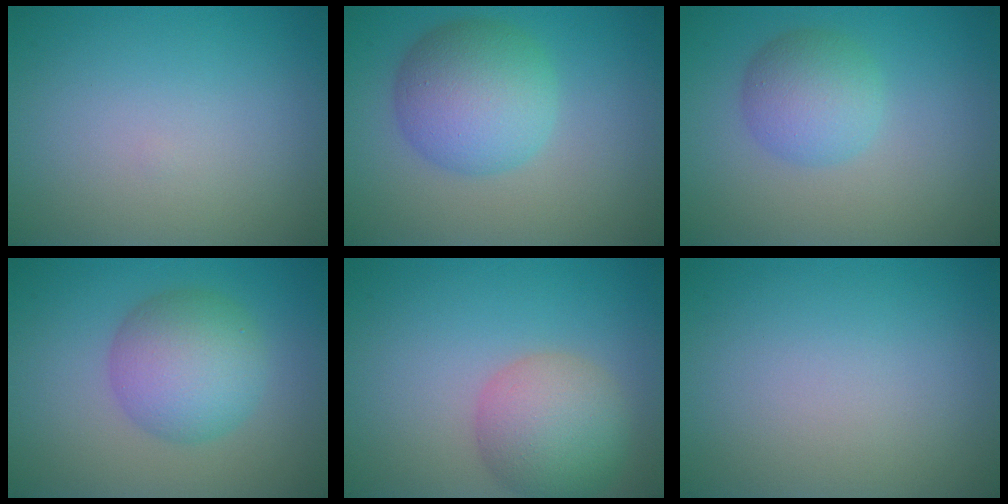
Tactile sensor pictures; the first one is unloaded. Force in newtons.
{"total": 6.5, "press": 6.5, "slide": 0.0}
{"total": 3.8, "press": 3.8, "slide": 0.0}
{"total": 6.0, "press": 6.0, "slide": 0.1}
{"total": 5.6, "press": 5.6, "slide": 0.2}
{"total": 0.0}